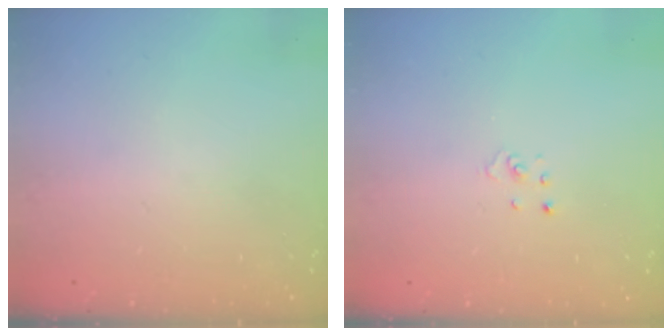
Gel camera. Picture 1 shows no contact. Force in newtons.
{"total": 1.1, "press": 1.1, "slide": 0.1}